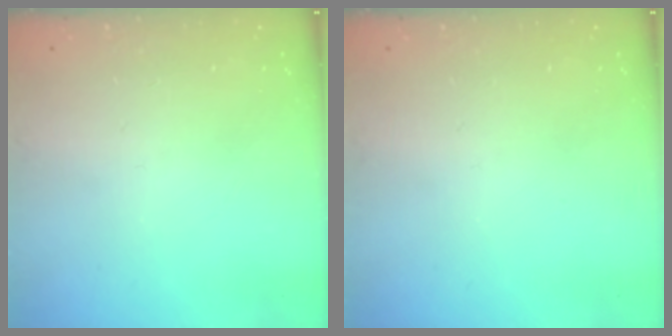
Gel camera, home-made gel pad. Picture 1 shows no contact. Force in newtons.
{"total": 0.0}